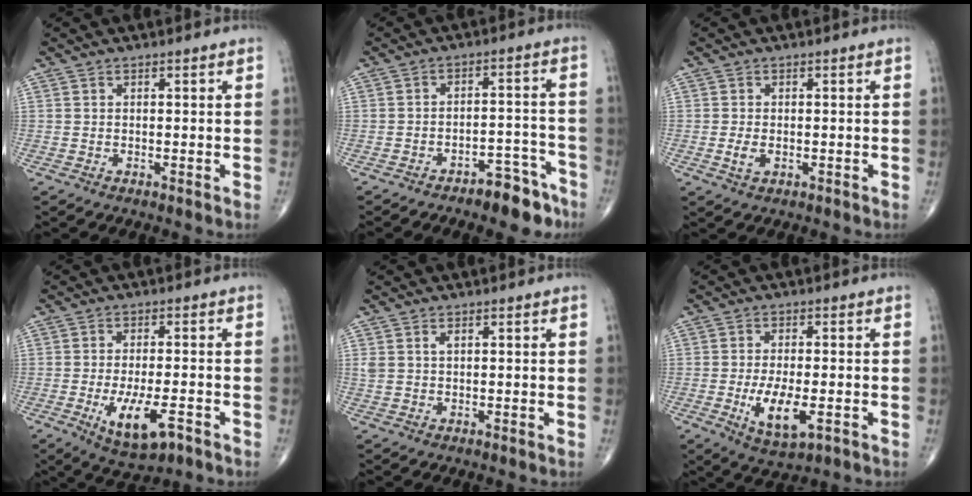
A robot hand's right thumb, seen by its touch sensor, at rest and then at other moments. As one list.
[{"total": 8.3, "force": [-6.3, 3.5, 4.2], "torque": [-0.035, 0.063, -0.089]}, {"total": 2.3, "force": [-0.5, 1.3, 1.8], "torque": [-0.035, -0.002, -0.011]}, {"total": 9.2, "force": [-3.9, 3.4, 7.6], "torque": [-0.127, 0.002, -0.056]}, {"total": 2.3, "force": [0.9, 1.3, 1.7], "torque": [-0.038, 0.007, 0.024]}, {"total": 8.1, "force": [-2.5, 3.2, 7.1], "torque": [-0.127, -0.009, -0.036]}]